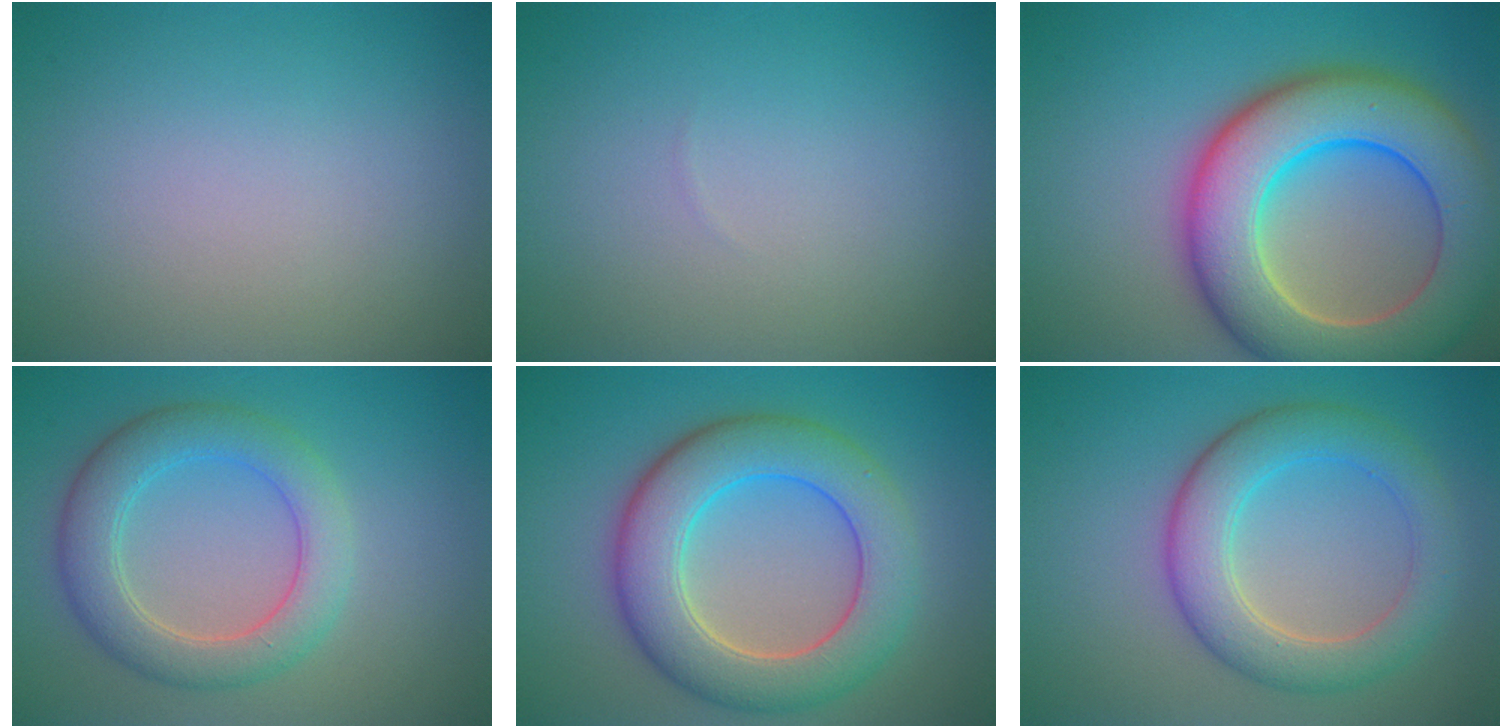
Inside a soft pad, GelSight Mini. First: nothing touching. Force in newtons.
{"total": 0.0}
{"total": 11.9, "press": 11.9, "slide": 0.9}
{"total": 5.2, "press": 5.2, "slide": 0.2}
{"total": 8.2, "press": 8.2, "slide": 0.3}
{"total": 5.7, "press": 5.7, "slide": 0.2}